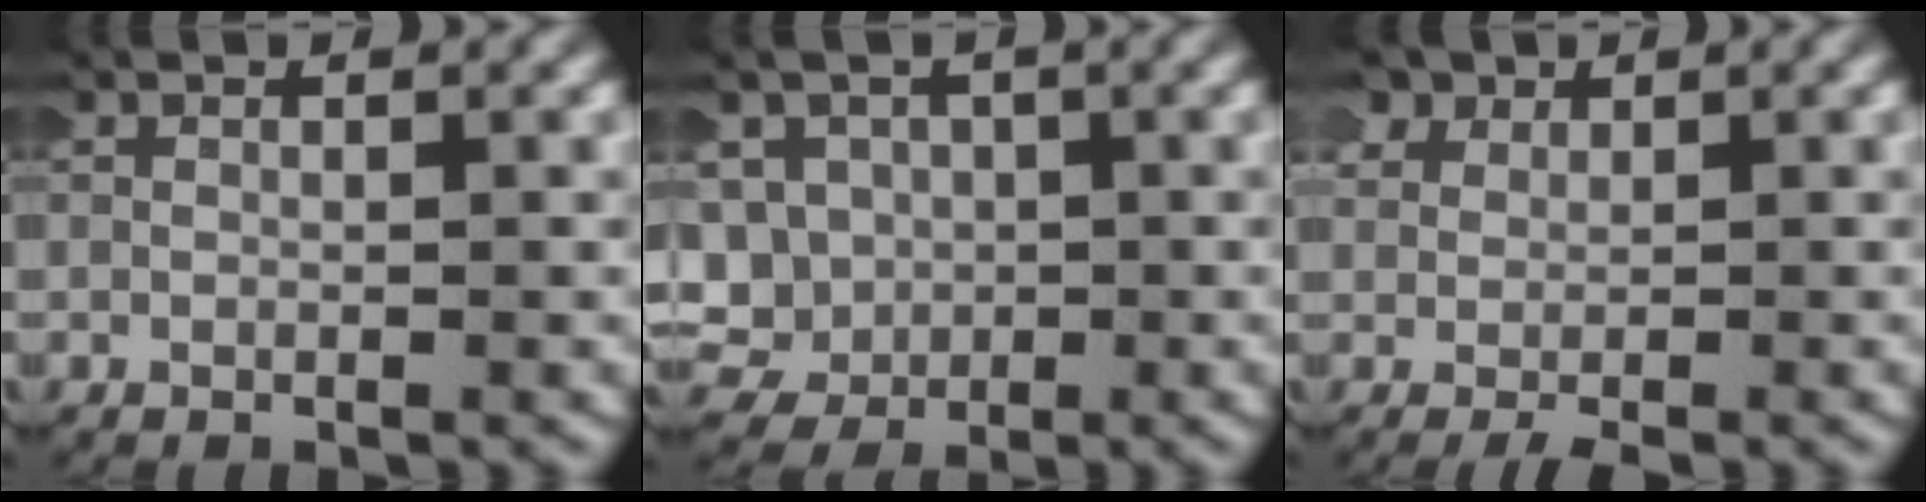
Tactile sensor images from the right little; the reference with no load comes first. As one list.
[{"total": 9.1, "force": [-1.7, 8.4, 3.1], "torque": [-0.101, -0.033, -0.028]}, {"total": 3.0, "force": [1.1, 2.2, 1.6], "torque": [-0.046, -0.007, 0.020]}]